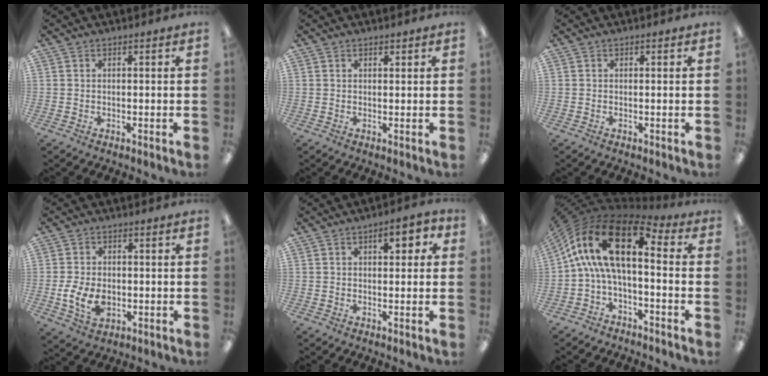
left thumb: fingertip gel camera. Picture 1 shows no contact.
{"total": 1.1, "force": [0.9, 0.5, 0.4], "torque": [-0.002, 0.000, 0.014]}
{"total": 0.0}
{"total": 8.3, "force": [-1.7, 5.8, 5.6], "torque": [-0.100, 0.006, -0.028]}
{"total": 7.7, "force": [4.5, 5.6, 2.7], "torque": [-0.031, -0.027, 0.078]}
{"total": 16.9, "force": [4.5, 7.1, 14.7], "torque": [-0.298, -0.026, 0.076]}